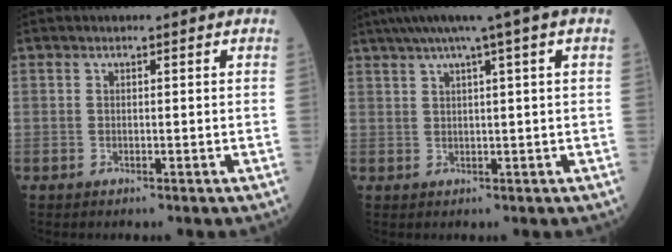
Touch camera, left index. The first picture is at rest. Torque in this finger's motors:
{"motor_torque": [0.90, -1.24, 0.27, 0.15]}